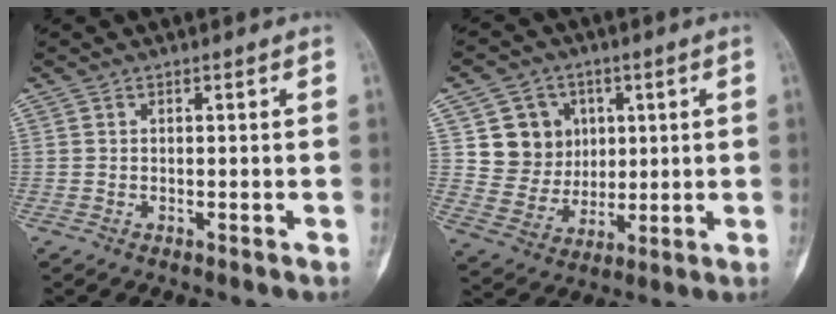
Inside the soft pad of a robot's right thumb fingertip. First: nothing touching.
{"total": 11.0, "force": [3.3, 10.0, 3.0], "torque": [-0.008, -0.007, 0.068]}